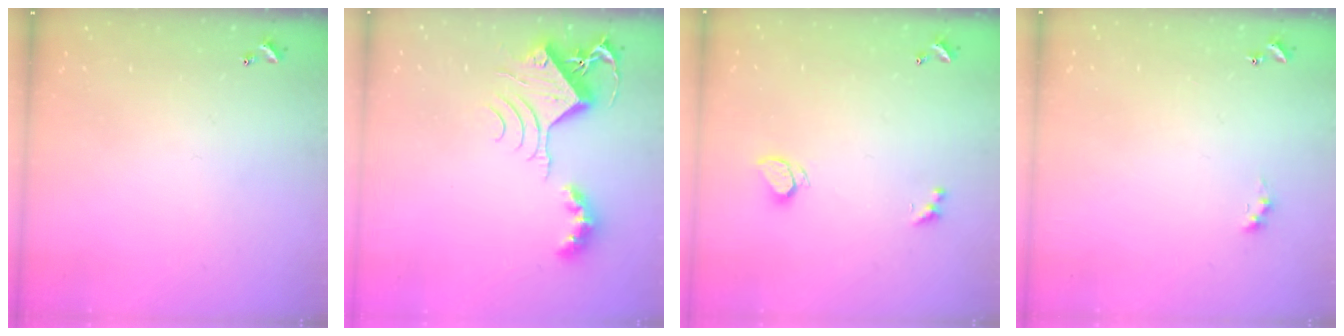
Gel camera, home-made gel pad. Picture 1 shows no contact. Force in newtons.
{"total": 9.5, "press": 9.3, "slide": 1.6}
{"total": 2.4, "press": 2.3, "slide": 0.6}
{"total": 0.8, "press": 0.7, "slide": 0.4}